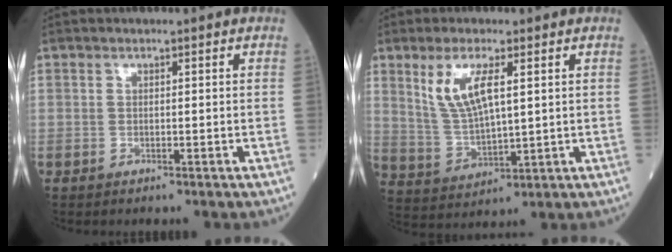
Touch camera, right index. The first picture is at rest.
{"total": 8.0, "force": [3.2, 2.1, 7.1], "torque": [-0.152, -0.001, 0.073]}